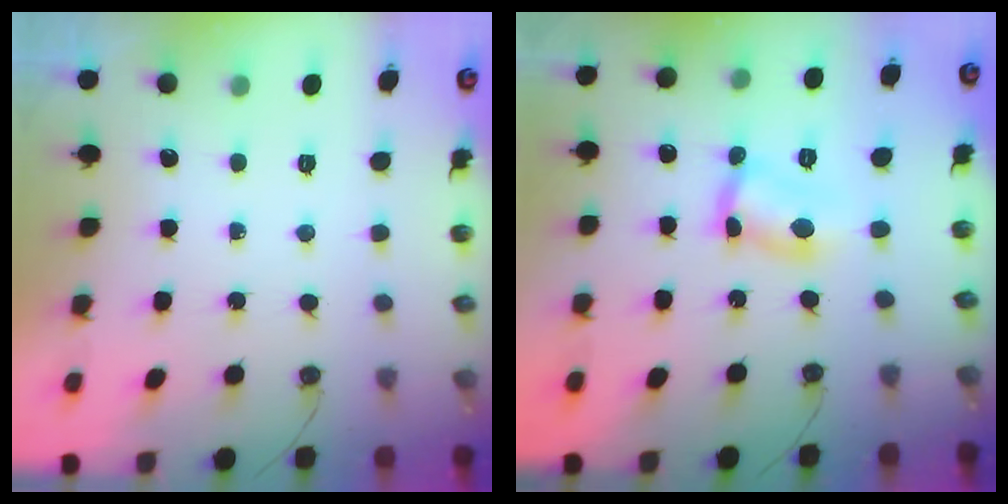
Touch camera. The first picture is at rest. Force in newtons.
{"total": 6.3, "press": 6.3, "slide": 0.5}